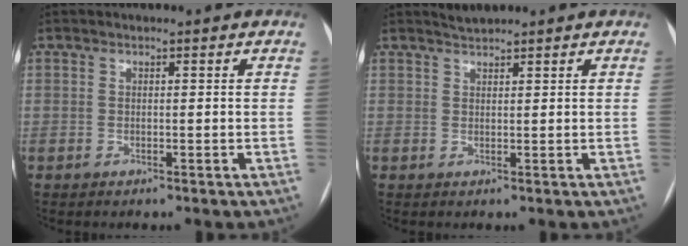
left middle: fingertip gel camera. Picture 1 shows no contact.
{"total": 1.4, "force": [1.4, 0.0, 0.1], "torque": [-0.006, 0.006, 0.029]}